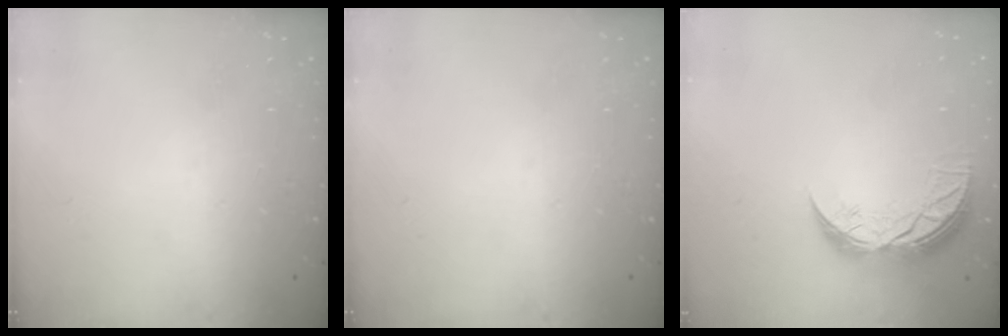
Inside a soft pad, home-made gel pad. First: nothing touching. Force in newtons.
{"total": 0.0}
{"total": 9.3, "press": 9.3, "slide": 0.8}